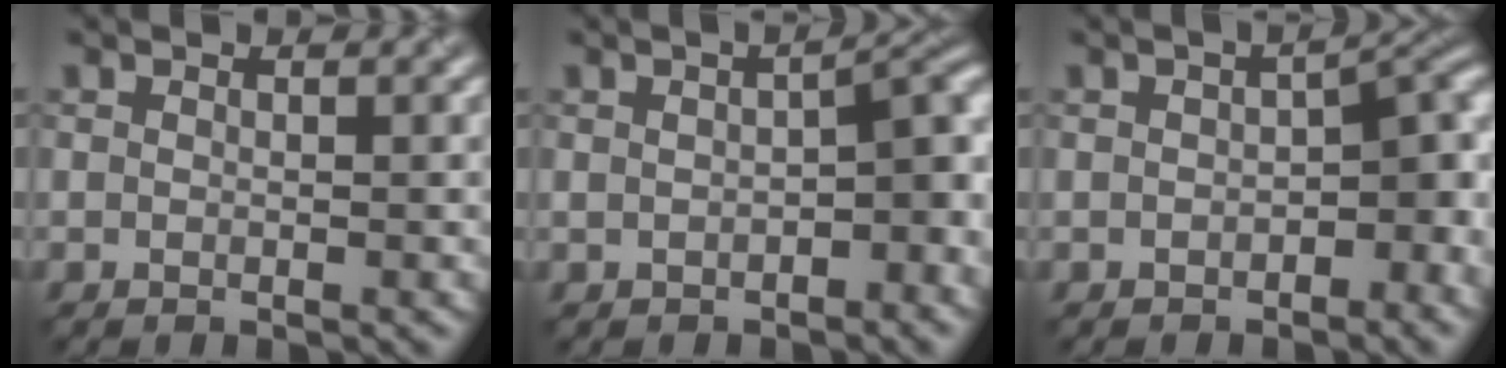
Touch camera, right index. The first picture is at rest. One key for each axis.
{"total": 4.3, "fx": -1.0, "fy": 1.8, "fz": 3.8, "tx": -0.041, "ty": 0.011, "tz": -0.016}
{"total": 5.1, "fx": -1.3, "fy": 2.7, "fz": 4.1, "tx": -0.033, "ty": 0.009, "tz": -0.026}